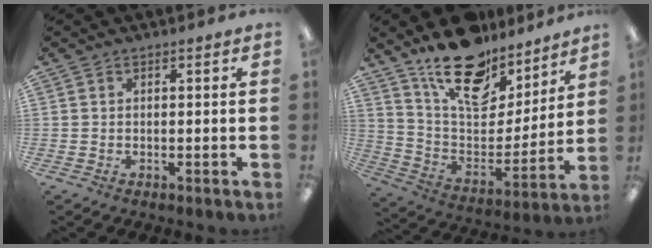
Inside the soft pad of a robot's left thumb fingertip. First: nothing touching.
{"total": 20.1, "force": [15.0, 9.7, 9.3], "torque": [-0.150, -0.105, 0.268]}